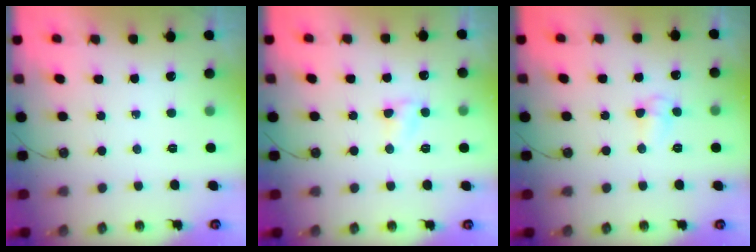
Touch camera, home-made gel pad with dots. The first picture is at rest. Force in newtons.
{"total": 3.7, "press": 3.6, "slide": 0.5}
{"total": 5.4, "press": 5.4, "slide": 0.7}